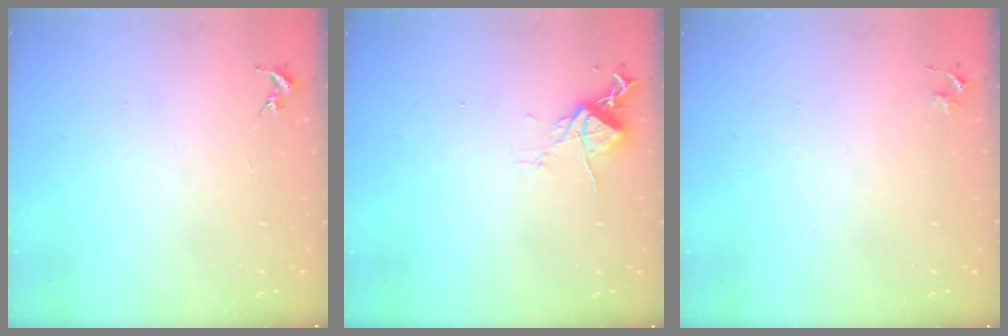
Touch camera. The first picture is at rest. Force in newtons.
{"total": 8.8, "press": 8.7, "slide": 1.2}
{"total": 3.2, "press": 3.2, "slide": 0.4}